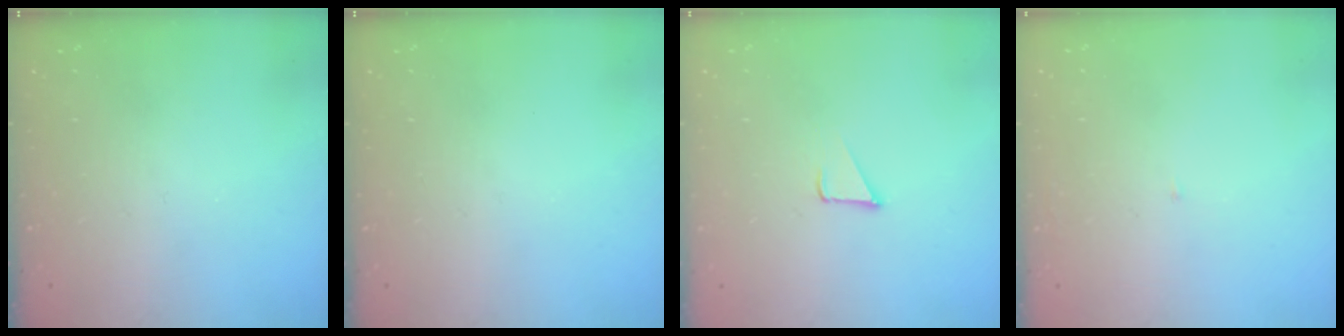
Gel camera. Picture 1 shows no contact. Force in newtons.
{"total": 0.0}
{"total": 2.8, "press": 2.8, "slide": 0.2}
{"total": 2.0, "press": 2.0, "slide": 0.2}